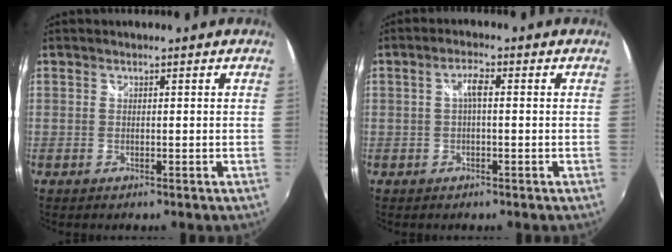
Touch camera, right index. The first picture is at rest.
{"total": 2.5, "force": [0.0, 0.7, 2.4], "torque": [-0.047, 0.009, 0.000]}